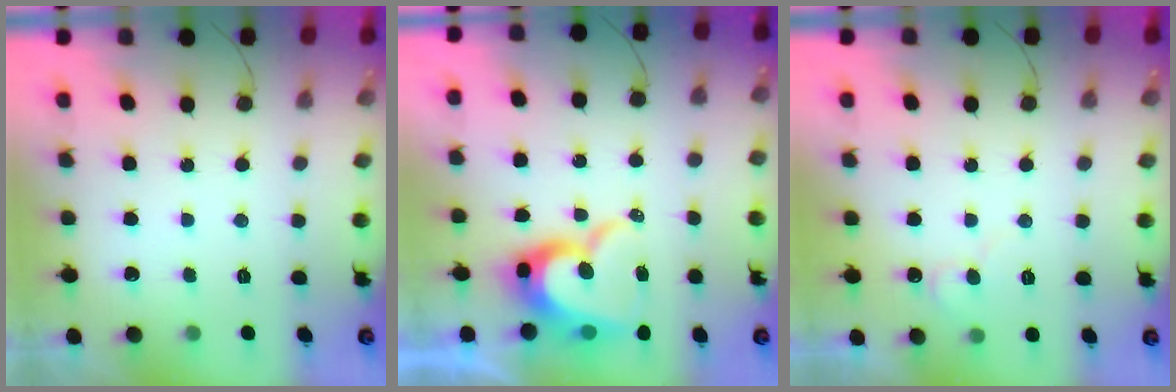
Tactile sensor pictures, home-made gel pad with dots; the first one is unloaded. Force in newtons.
{"total": 14.7, "press": 14.7, "slide": 1.4}
{"total": 4.4, "press": 4.4, "slide": 0.4}